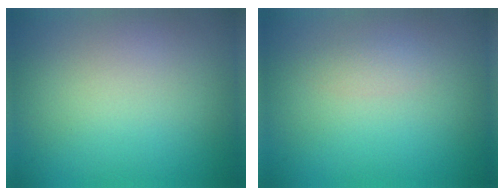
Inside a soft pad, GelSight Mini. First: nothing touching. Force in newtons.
{"total": 0.8, "press": 0.8, "slide": 0.0}